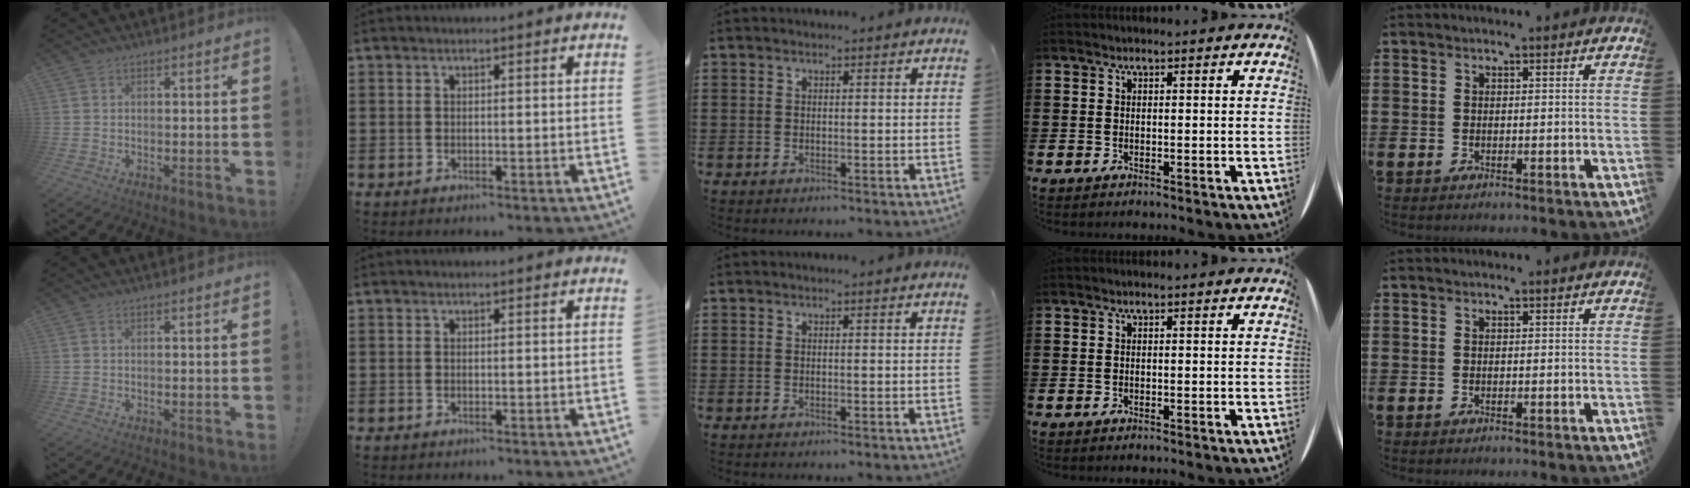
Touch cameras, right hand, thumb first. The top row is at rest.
{}